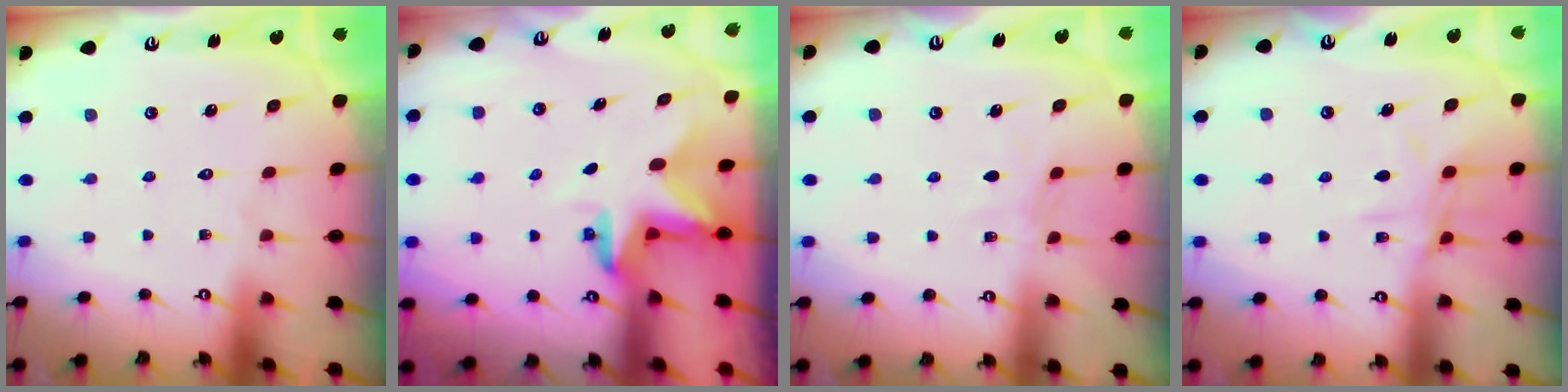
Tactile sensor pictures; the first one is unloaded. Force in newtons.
{"total": 3.0, "press": 3.0, "slide": 0.2}
{"total": 4.4, "press": 4.3, "slide": 0.5}
{"total": 8.6, "press": 8.6, "slide": 0.5}